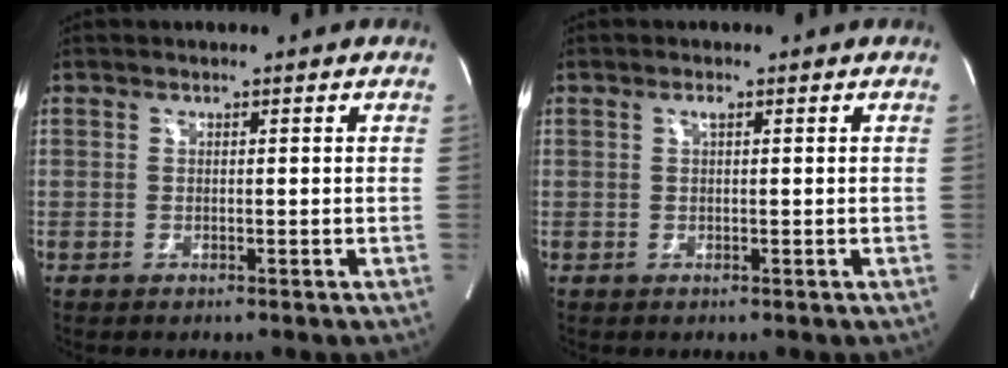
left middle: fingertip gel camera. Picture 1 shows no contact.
{"total": 0.7, "force": [0.3, 0.1, 0.7], "torque": [-0.014, 0.002, 0.005]}